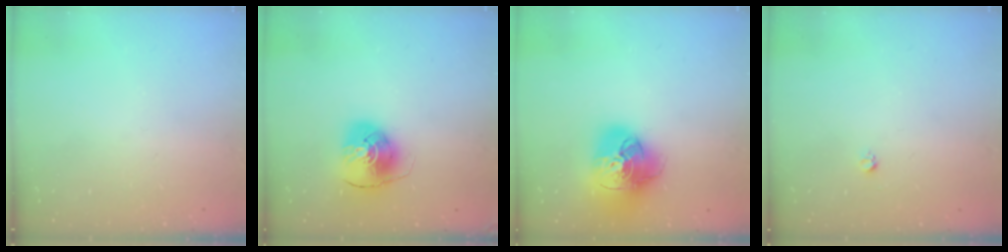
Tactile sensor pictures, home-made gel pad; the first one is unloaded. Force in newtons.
{"total": 9.3, "press": 9.2, "slide": 1.1}
{"total": 21.8, "press": 21.6, "slide": 2.6}
{"total": 2.7, "press": 2.7, "slide": 0.3}